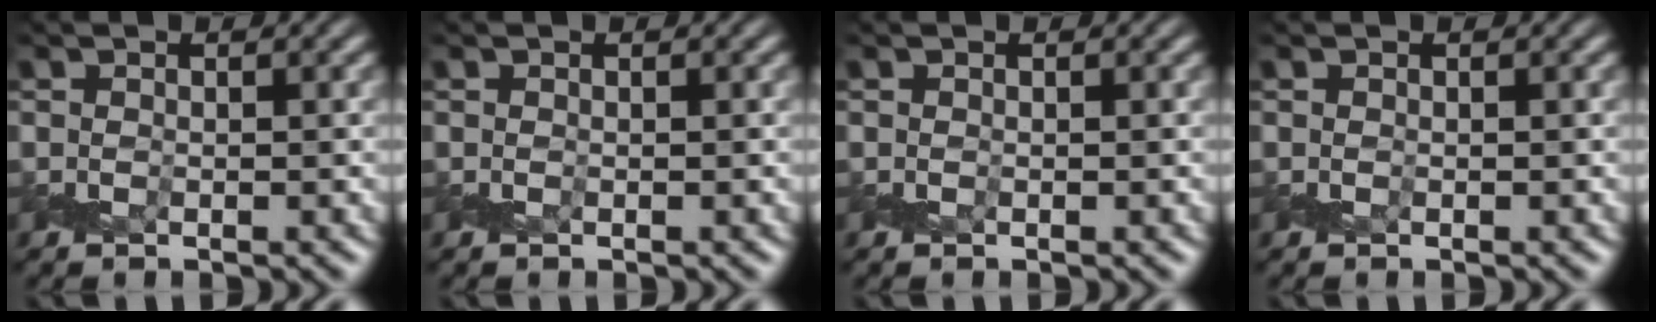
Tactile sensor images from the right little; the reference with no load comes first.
{"total": 0.0}
{"total": 0.0}
{"total": 0.0}